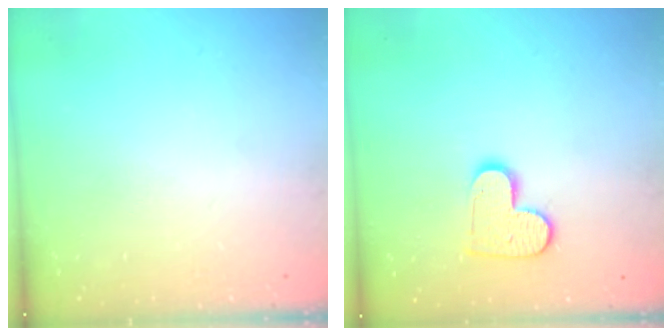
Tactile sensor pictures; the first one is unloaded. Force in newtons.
{"total": 9.7, "press": 9.7, "slide": 0.5}